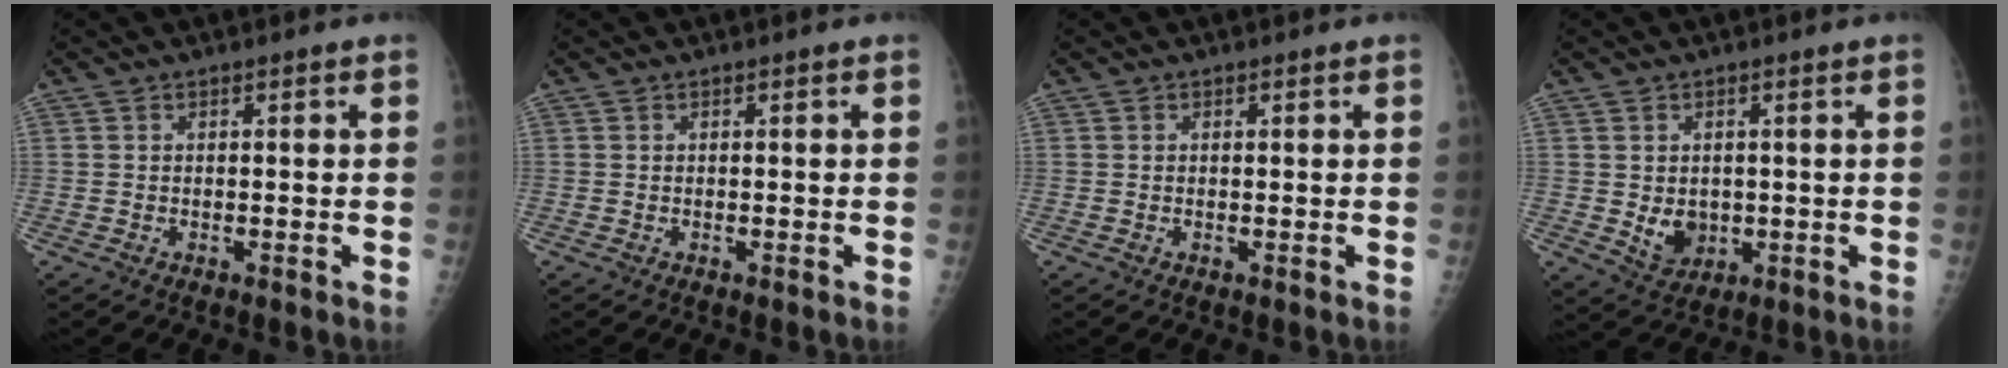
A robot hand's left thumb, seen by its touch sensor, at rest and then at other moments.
{"total": 0.0}
{"total": 0.0}
{"total": 5.1, "force": [-0.1, 4.1, 3.0], "torque": [-0.029, -0.008, 0.015]}